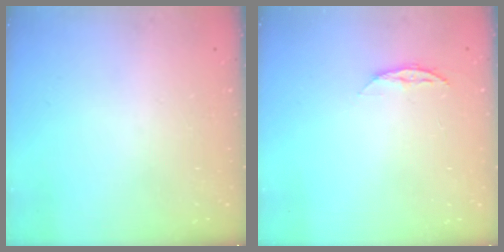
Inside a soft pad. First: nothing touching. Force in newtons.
{"total": 5.1, "press": 5.1, "slide": 0.7}